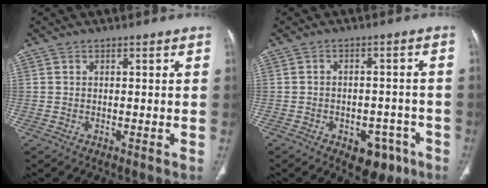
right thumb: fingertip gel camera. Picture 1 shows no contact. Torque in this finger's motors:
{"motor_torque": [0.87, 0.50, -0.18, -0.01, 0.17]}